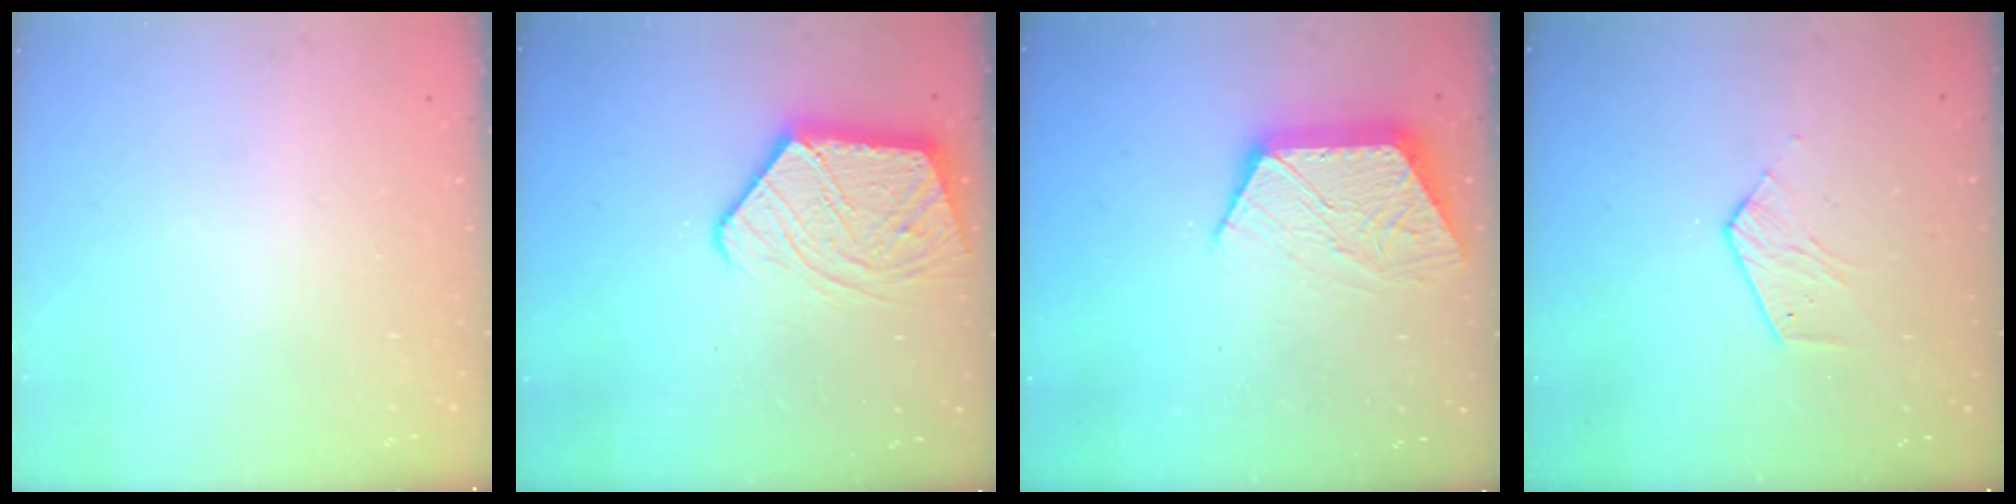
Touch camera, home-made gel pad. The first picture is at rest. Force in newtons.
{"total": 11.9, "press": 11.9, "slide": 1.0}
{"total": 10.6, "press": 10.6, "slide": 0.6}
{"total": 4.0, "press": 4.0, "slide": 0.4}